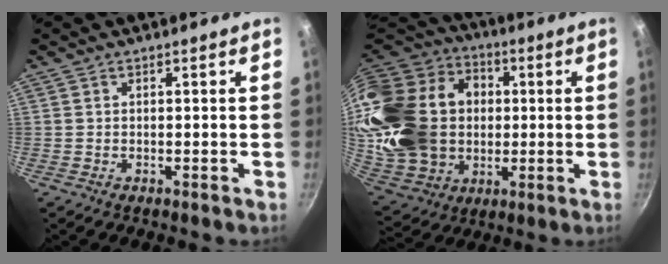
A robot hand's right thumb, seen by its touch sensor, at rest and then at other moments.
{"total": 31.5, "force": [2.8, 24.5, 19.6], "torque": [-0.381, 0.025, 0.071]}